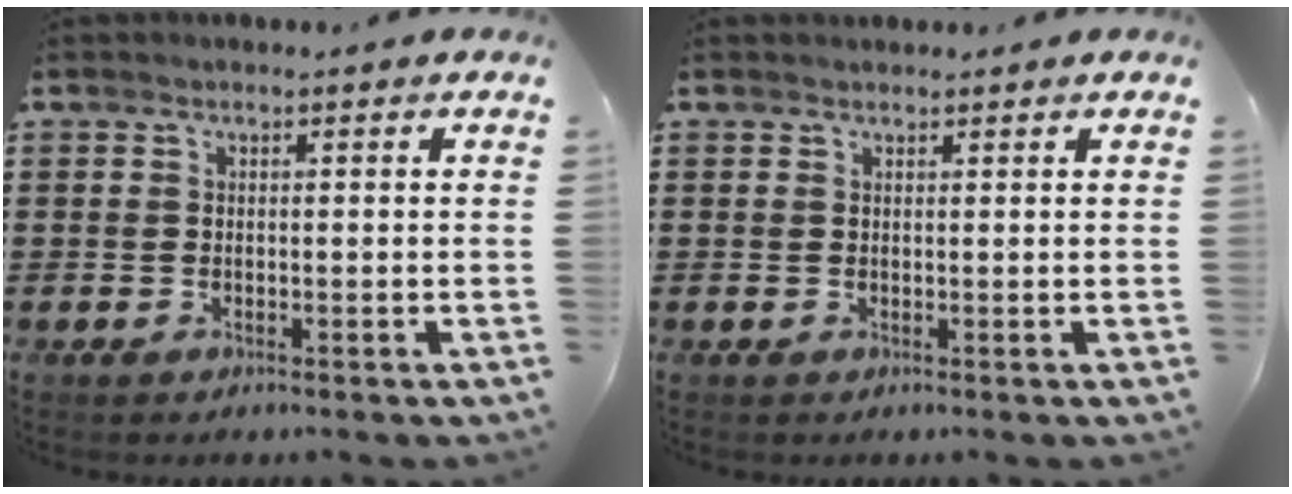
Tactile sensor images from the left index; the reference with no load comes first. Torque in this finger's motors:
{"motor_torque": [-0.12, -0.19, -0.20, -0.09]}